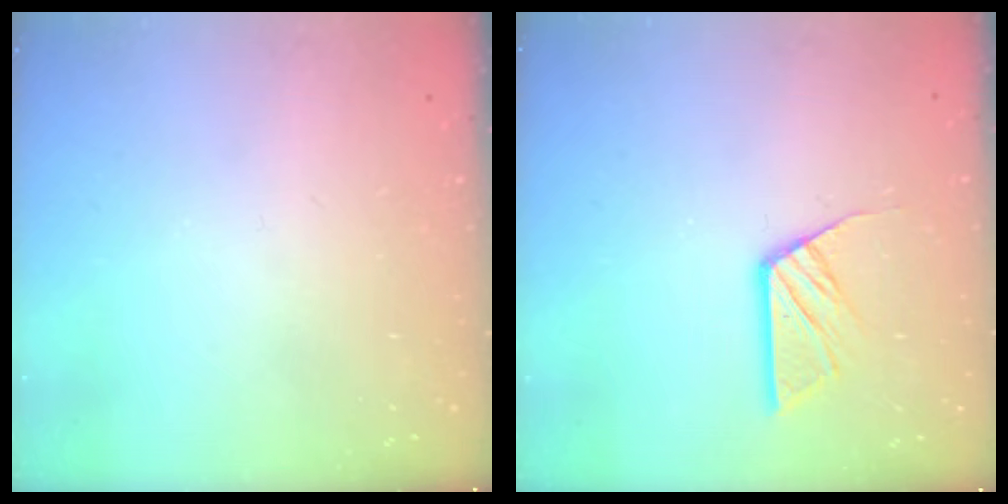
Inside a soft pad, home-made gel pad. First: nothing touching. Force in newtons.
{"total": 6.9, "press": 6.9, "slide": 0.6}